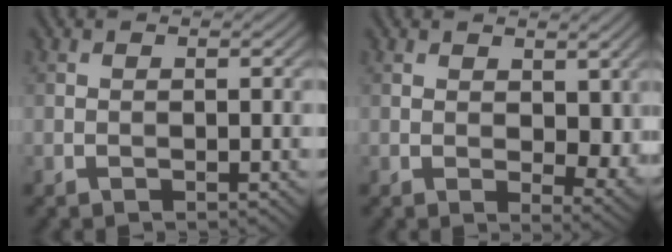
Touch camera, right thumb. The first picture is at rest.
{"total": 5.4, "force": [1.6, 3.1, 4.1], "torque": [-0.065, -0.010, 0.034]}